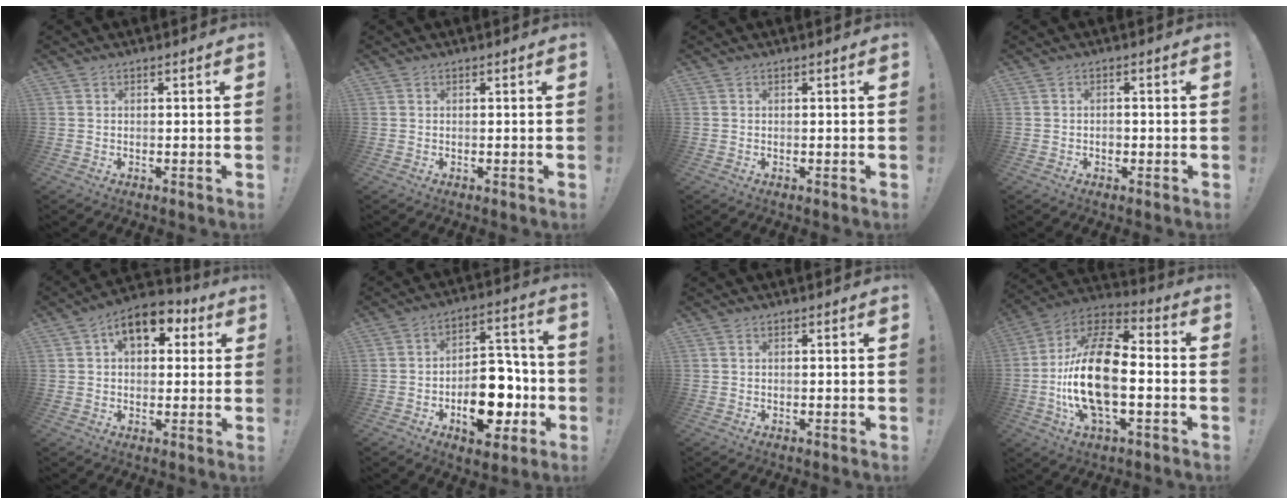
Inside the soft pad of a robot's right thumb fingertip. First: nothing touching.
{"total": 0.0}
{"total": 0.0}
{"total": 1.6, "force": [-0.7, 1.1, 0.9], "torque": [-0.008, 0.002, -0.013]}
{"total": 10.4, "force": [4.4, 6.5, 6.8], "torque": [-0.100, -0.009, 0.079]}
{"total": 17.2, "force": [-6.0, 10.6, 12.1], "torque": [-0.144, 0.049, -0.082]}
{"total": 0.0}
{"total": 22.0, "force": [-3.1, 10.1, 19.3], "torque": [-0.382, 0.016, -0.053]}